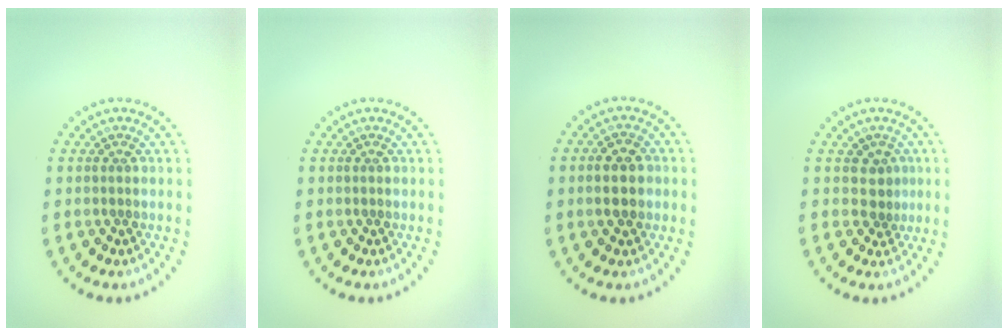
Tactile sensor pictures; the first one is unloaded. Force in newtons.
{"total": 0.0}
{"total": 3.0, "press": 3.0, "slide": 0.3}
{"total": 1.5, "press": 1.0, "slide": 1.1}